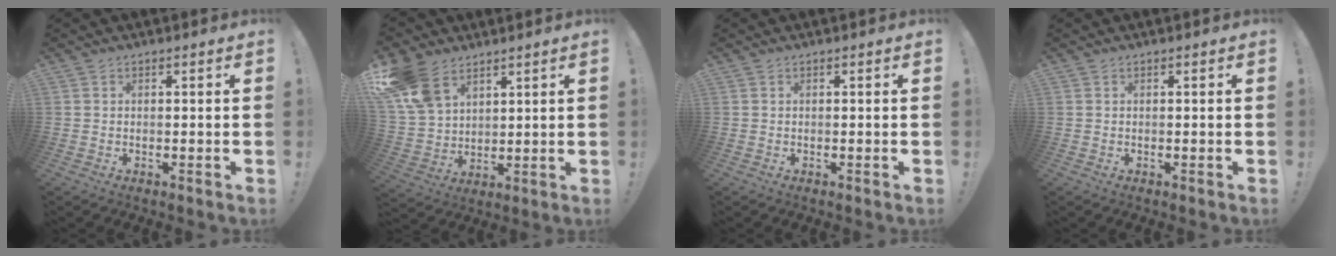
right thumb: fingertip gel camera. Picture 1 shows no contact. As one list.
[{"total": 13.9, "force": [8.6, 8.7, 6.5], "torque": [-0.129, -0.040, 0.172]}, {"total": 0.0}, {"total": 0.0}]